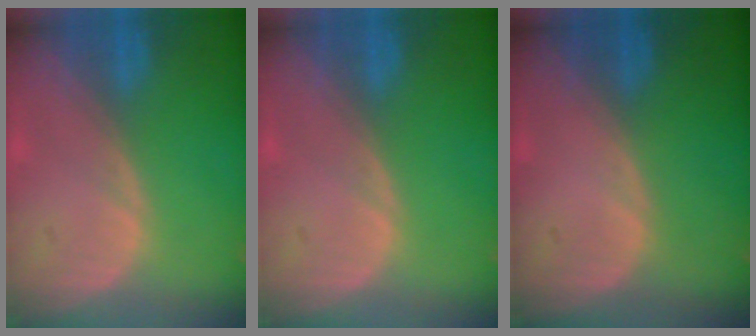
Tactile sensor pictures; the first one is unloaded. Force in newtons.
{"total": 0.0}
{"total": 0.0}